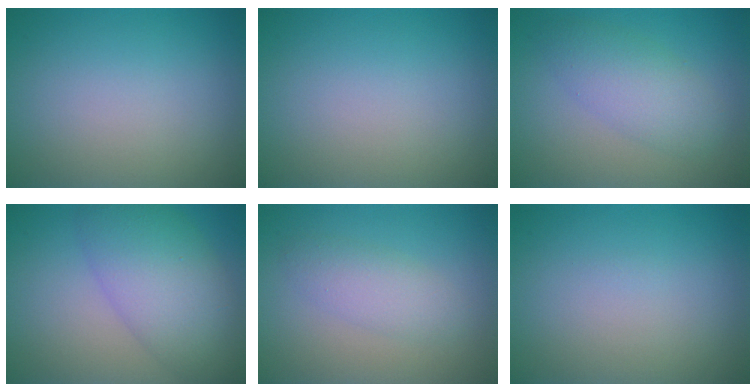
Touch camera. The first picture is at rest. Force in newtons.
{"total": 0.0}
{"total": 3.8, "press": 3.8, "slide": 0.1}
{"total": 7.3, "press": 7.3, "slide": 0.1}
{"total": 2.5, "press": 2.5, "slide": 0.1}
{"total": 0.0}